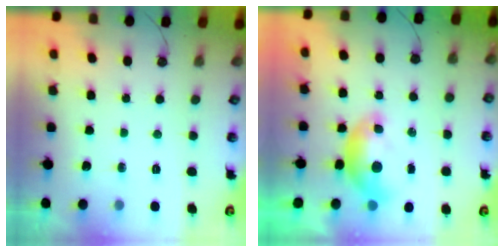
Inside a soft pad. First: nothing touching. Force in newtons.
{"total": 0.8, "press": 0.3, "slide": 0.7}